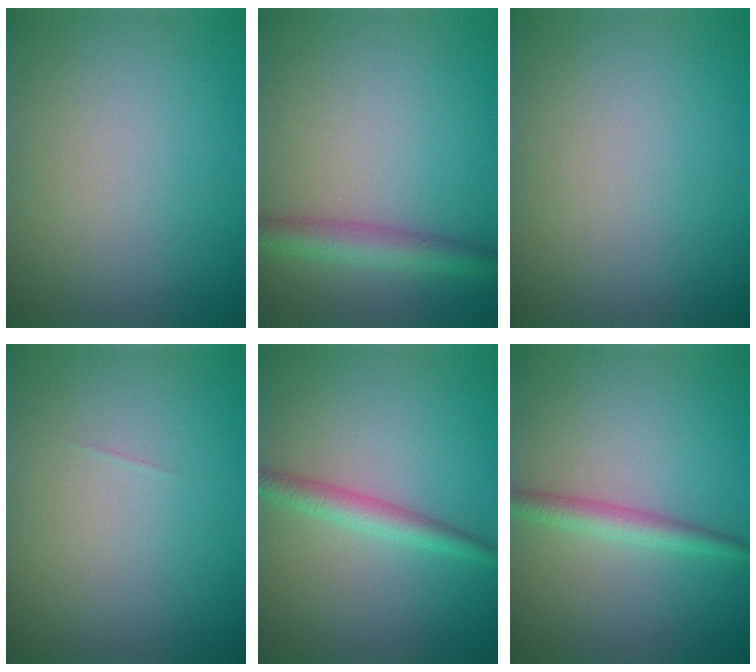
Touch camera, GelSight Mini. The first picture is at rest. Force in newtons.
{"total": 3.5, "press": 3.5, "slide": 0.1}
{"total": 0.0}
{"total": 0.0}
{"total": 2.4, "press": 2.4, "slide": 0.0}
{"total": 2.2, "press": 2.2, "slide": 0.1}